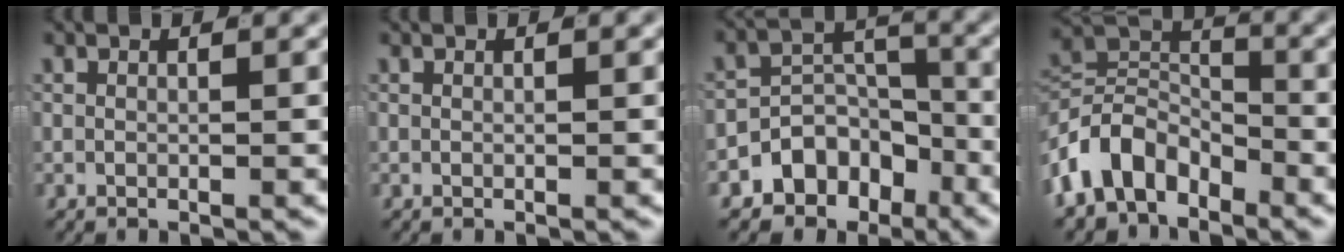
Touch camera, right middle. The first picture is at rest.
{"total": 0.0}
{"total": 10.2, "force": [-6.0, 7.5, 3.4], "torque": [-0.038, -0.012, -0.109]}
{"total": 8.9, "force": [-3.2, 6.5, 5.1], "torque": [-0.089, -0.019, -0.059]}